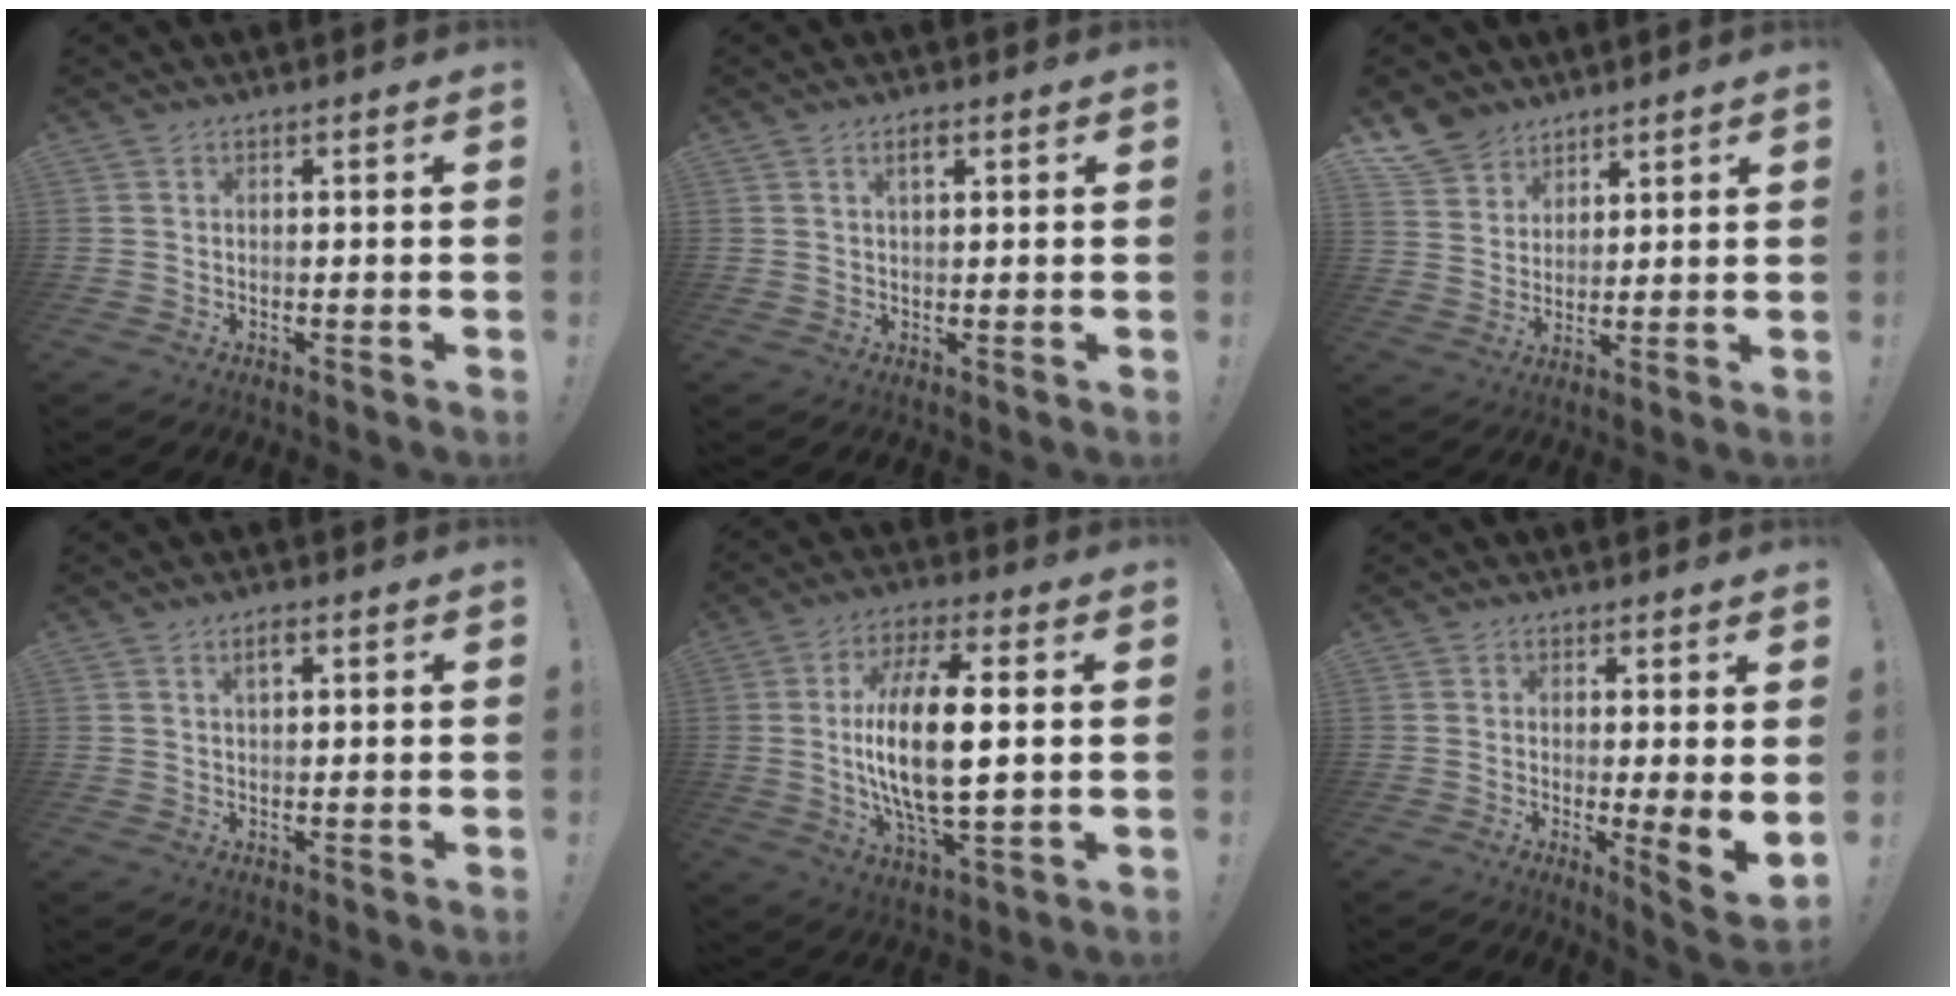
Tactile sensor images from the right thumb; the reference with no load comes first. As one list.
[{"total": 2.6, "force": [1.3, 1.2, 2.0], "torque": [-0.028, -0.001, 0.020]}, {"total": 8.7, "force": [6.8, 5.2, 1.4], "torque": [-0.031, -0.051, 0.136]}, {"total": 2.5, "force": [1.2, 1.1, 1.9], "torque": [-0.027, -0.001, 0.018]}, {"total": 17.8, "force": [0.8, 6.1, 16.8], "torque": [-0.337, -0.009, 0.002]}, {"total": 5.2, "force": [0.5, 0.0, 5.2], "torque": [-0.062, -0.023, 0.011]}]